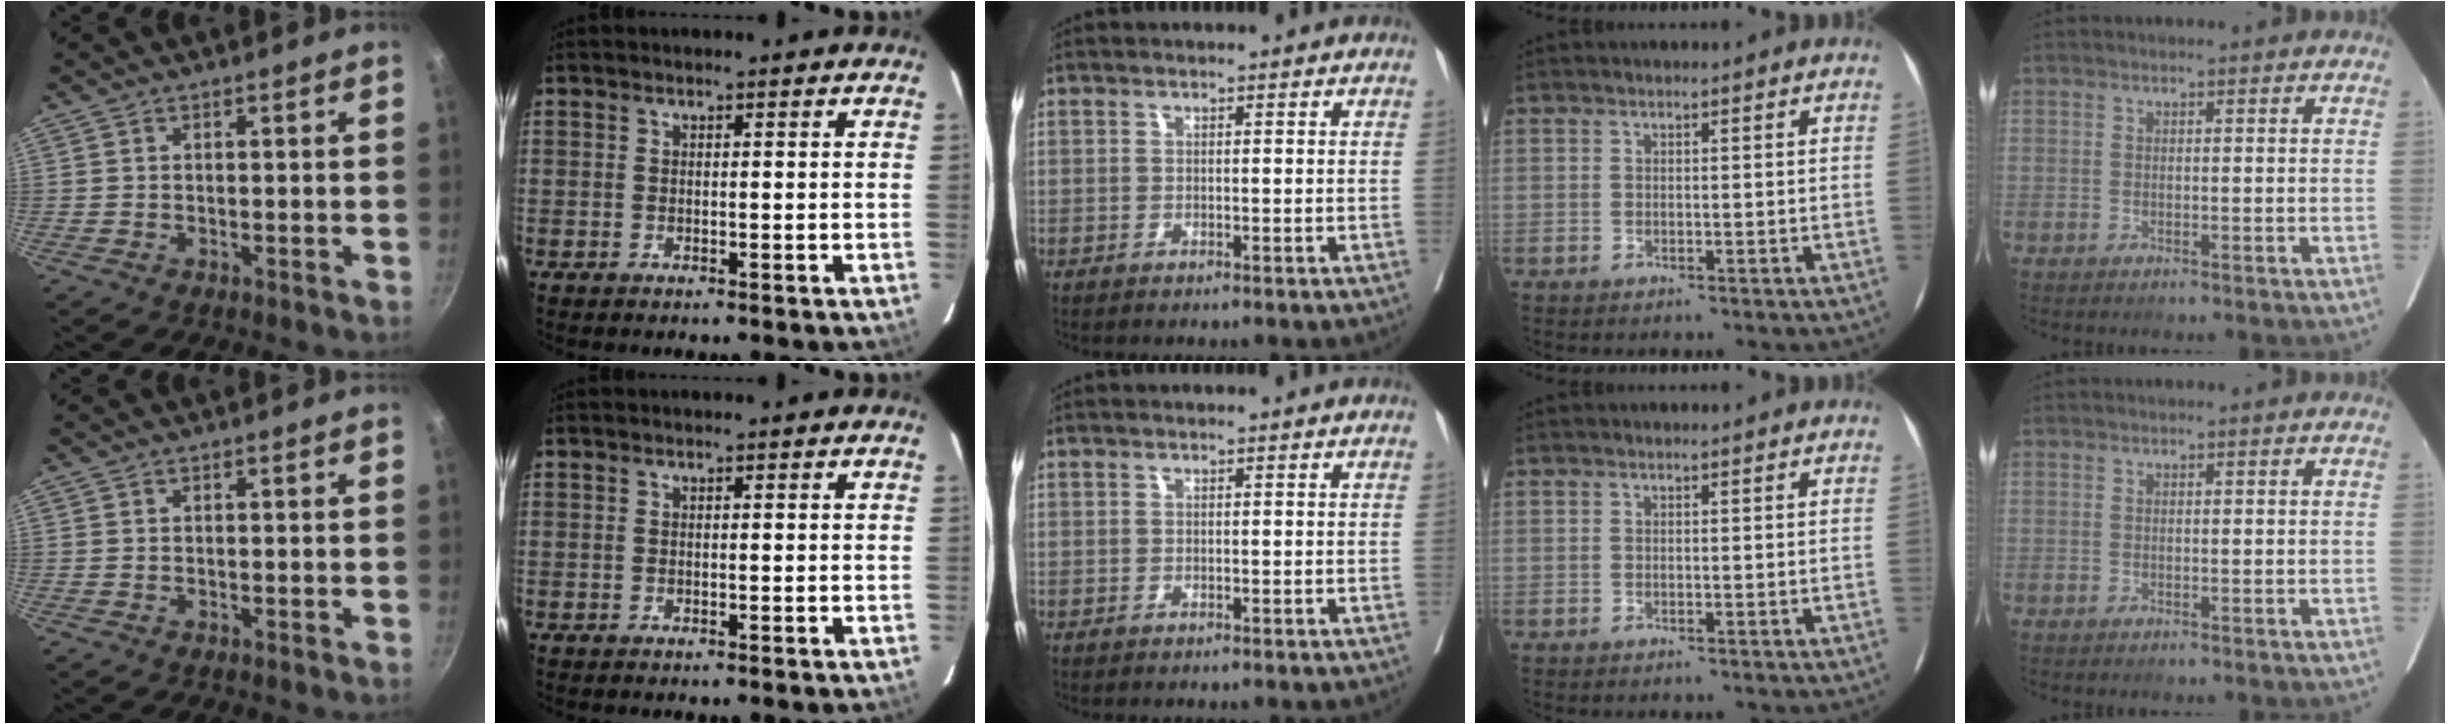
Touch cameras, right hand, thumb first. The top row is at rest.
{}